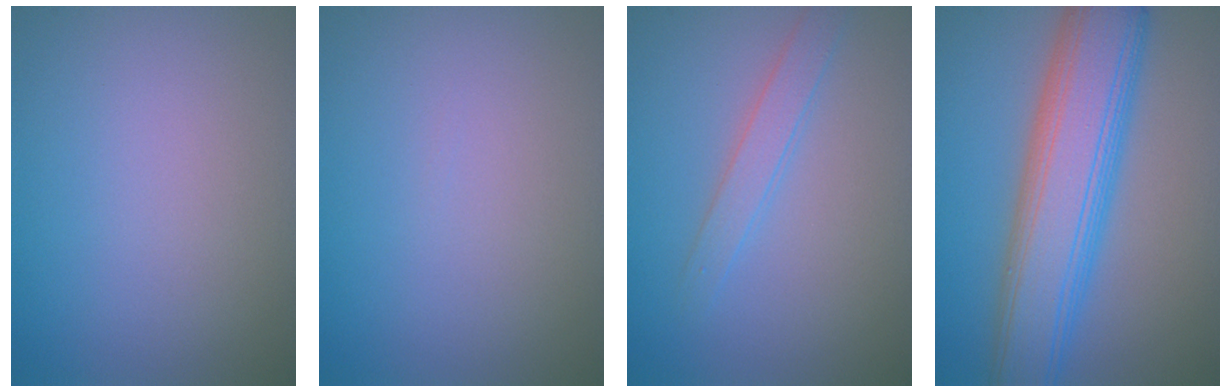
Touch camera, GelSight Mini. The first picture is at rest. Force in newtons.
{"total": 0.0}
{"total": 2.0, "press": 2.0, "slide": 0.2}
{"total": 9.2, "press": 9.2, "slide": 0.4}